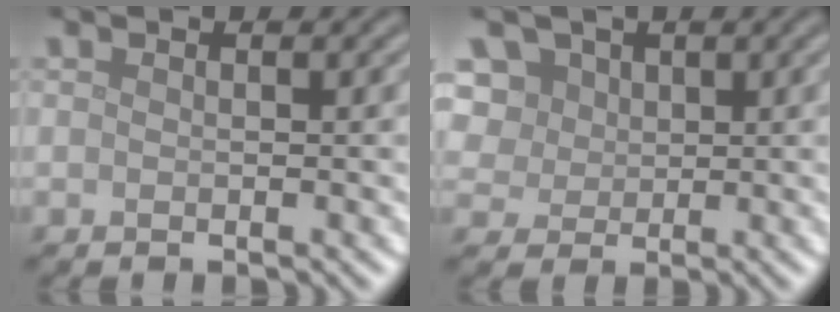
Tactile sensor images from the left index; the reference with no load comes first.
{"total": 7.4, "force": [3.5, 5.7, 3.1], "torque": [-0.066, 0.024, 0.044]}